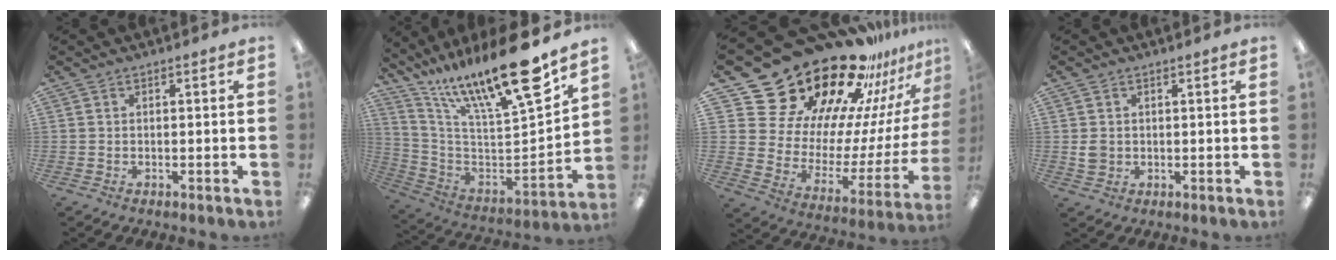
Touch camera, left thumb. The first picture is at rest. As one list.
[{"total": 22.0, "force": [16.9, 3.7, 13.6], "torque": [-0.220, -0.128, 0.275]}, {"total": 32.1, "force": [24.6, 16.0, 13.1], "torque": [-0.180, -0.217, 0.472]}, {"total": 2.4, "force": [0.5, 2.1, 1.1], "torque": [-0.014, 0.000, 0.009]}]